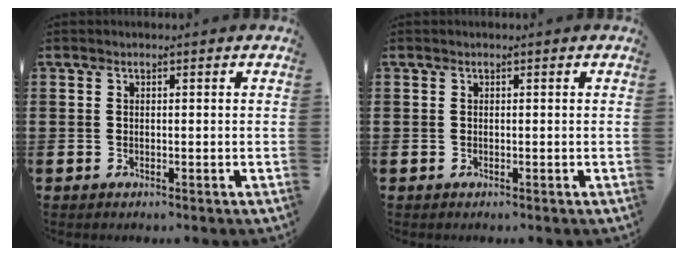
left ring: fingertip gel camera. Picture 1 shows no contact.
{"total": 0.0}